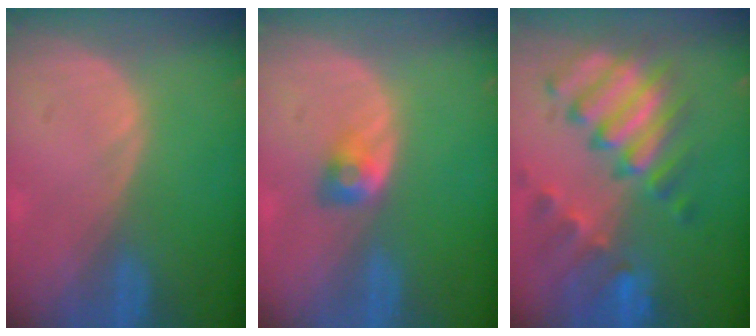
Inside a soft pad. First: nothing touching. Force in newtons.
{"total": 2.8, "press": 2.4, "slide": 1.4}
{"total": 11.3, "press": 9.8, "slide": 5.7}